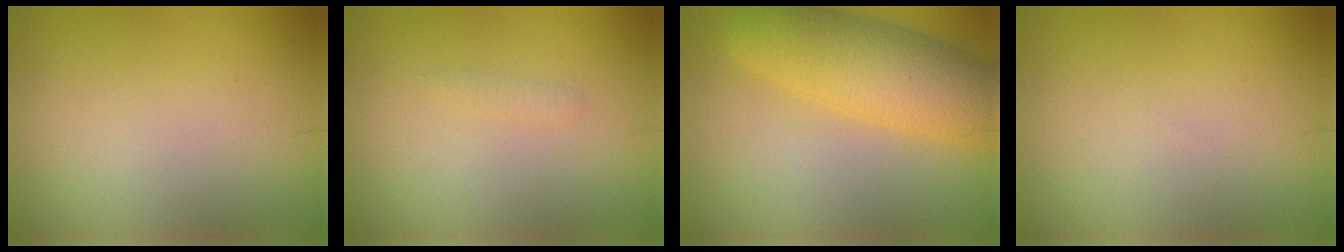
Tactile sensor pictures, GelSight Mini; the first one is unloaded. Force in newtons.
{"total": 0.6, "press": 0.6, "slide": 0.1}
{"total": 7.9, "press": 7.9, "slide": 0.3}
{"total": 0.0}